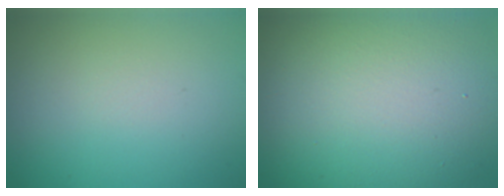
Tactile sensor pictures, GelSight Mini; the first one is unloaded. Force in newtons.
{"total": 14.5, "press": 14.5, "slide": 0.9}